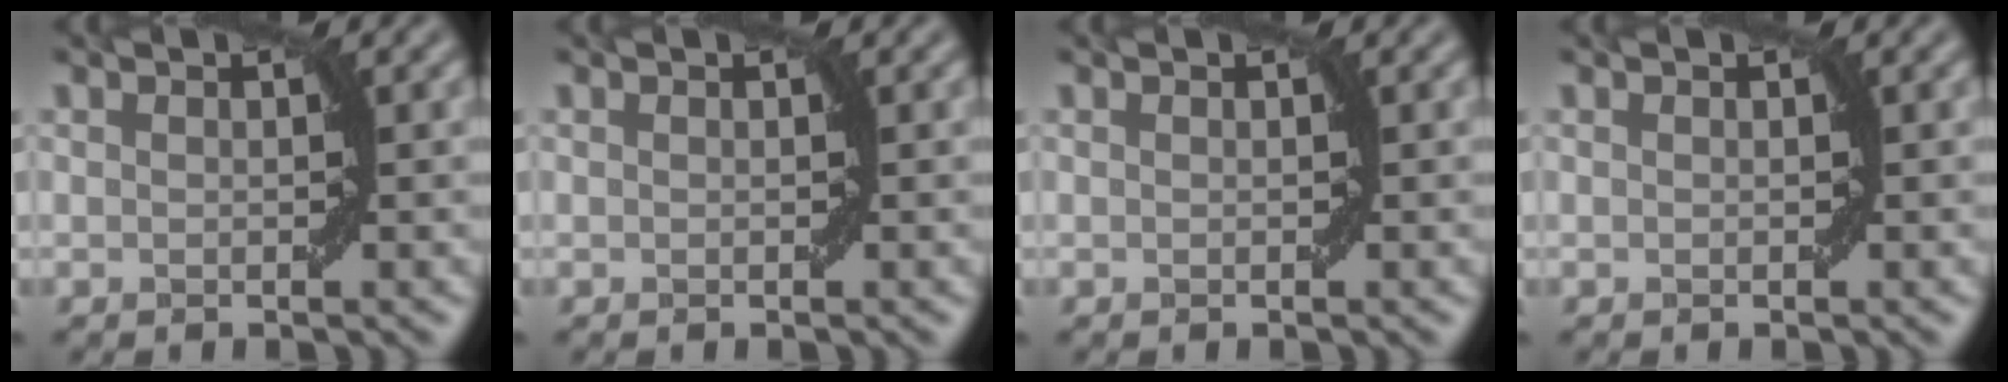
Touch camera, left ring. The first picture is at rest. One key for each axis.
{"total": 0.0}
{"total": 0.0}
{"total": 0.0}